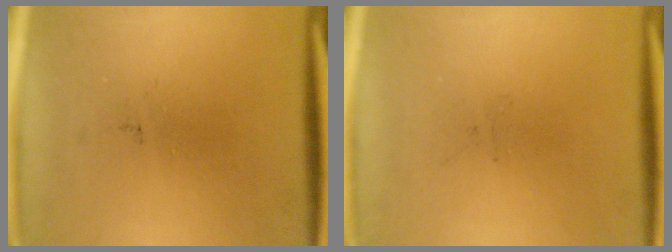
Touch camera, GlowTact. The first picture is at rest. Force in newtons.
{"total": 0.0}